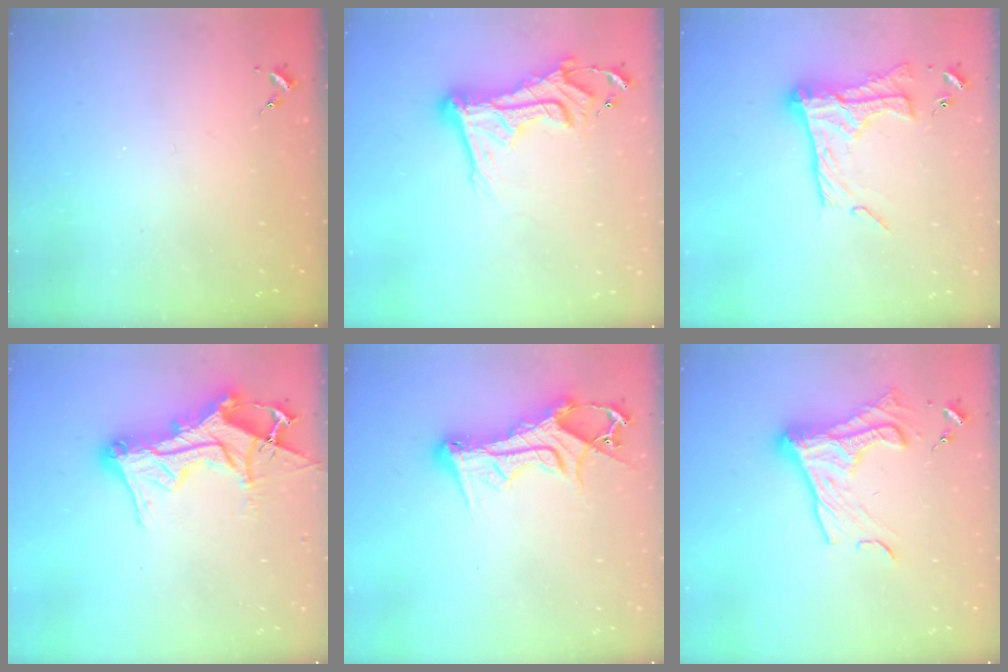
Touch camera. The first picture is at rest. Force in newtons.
{"total": 16.2, "press": 16.1, "slide": 1.6}
{"total": 18.9, "press": 18.9, "slide": 1.2}
{"total": 17.6, "press": 17.5, "slide": 1.8}
{"total": 13.7, "press": 13.6, "slide": 1.6}
{"total": 15.9, "press": 15.9, "slide": 1.0}